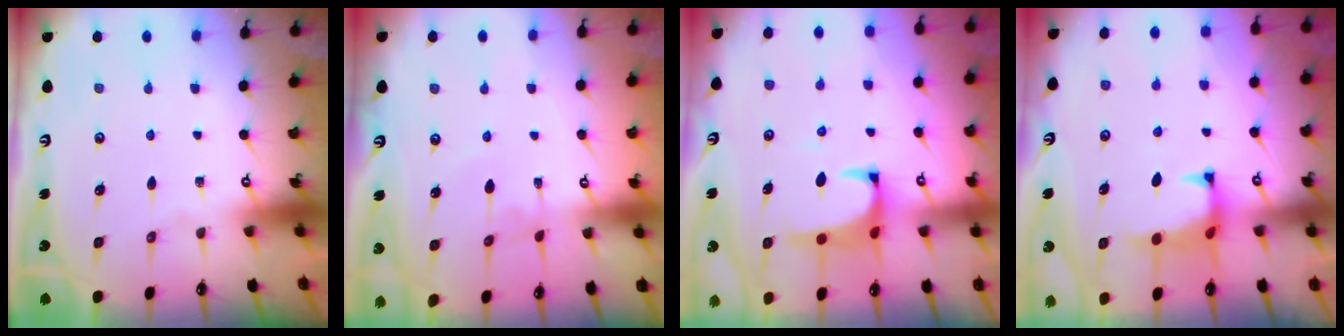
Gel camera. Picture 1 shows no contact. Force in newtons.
{"total": 2.1, "press": 2.1, "slide": 0.0}
{"total": 1.8, "press": 1.7, "slide": 0.7}
{"total": 1.5, "press": 1.3, "slide": 0.6}